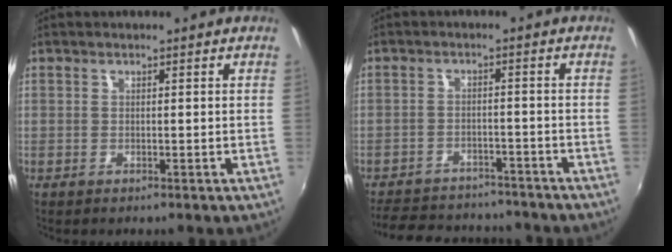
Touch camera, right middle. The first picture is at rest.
{"total": 16.2, "force": [-14.1, 5.6, 5.6], "torque": [-0.133, 0.009, -0.193]}